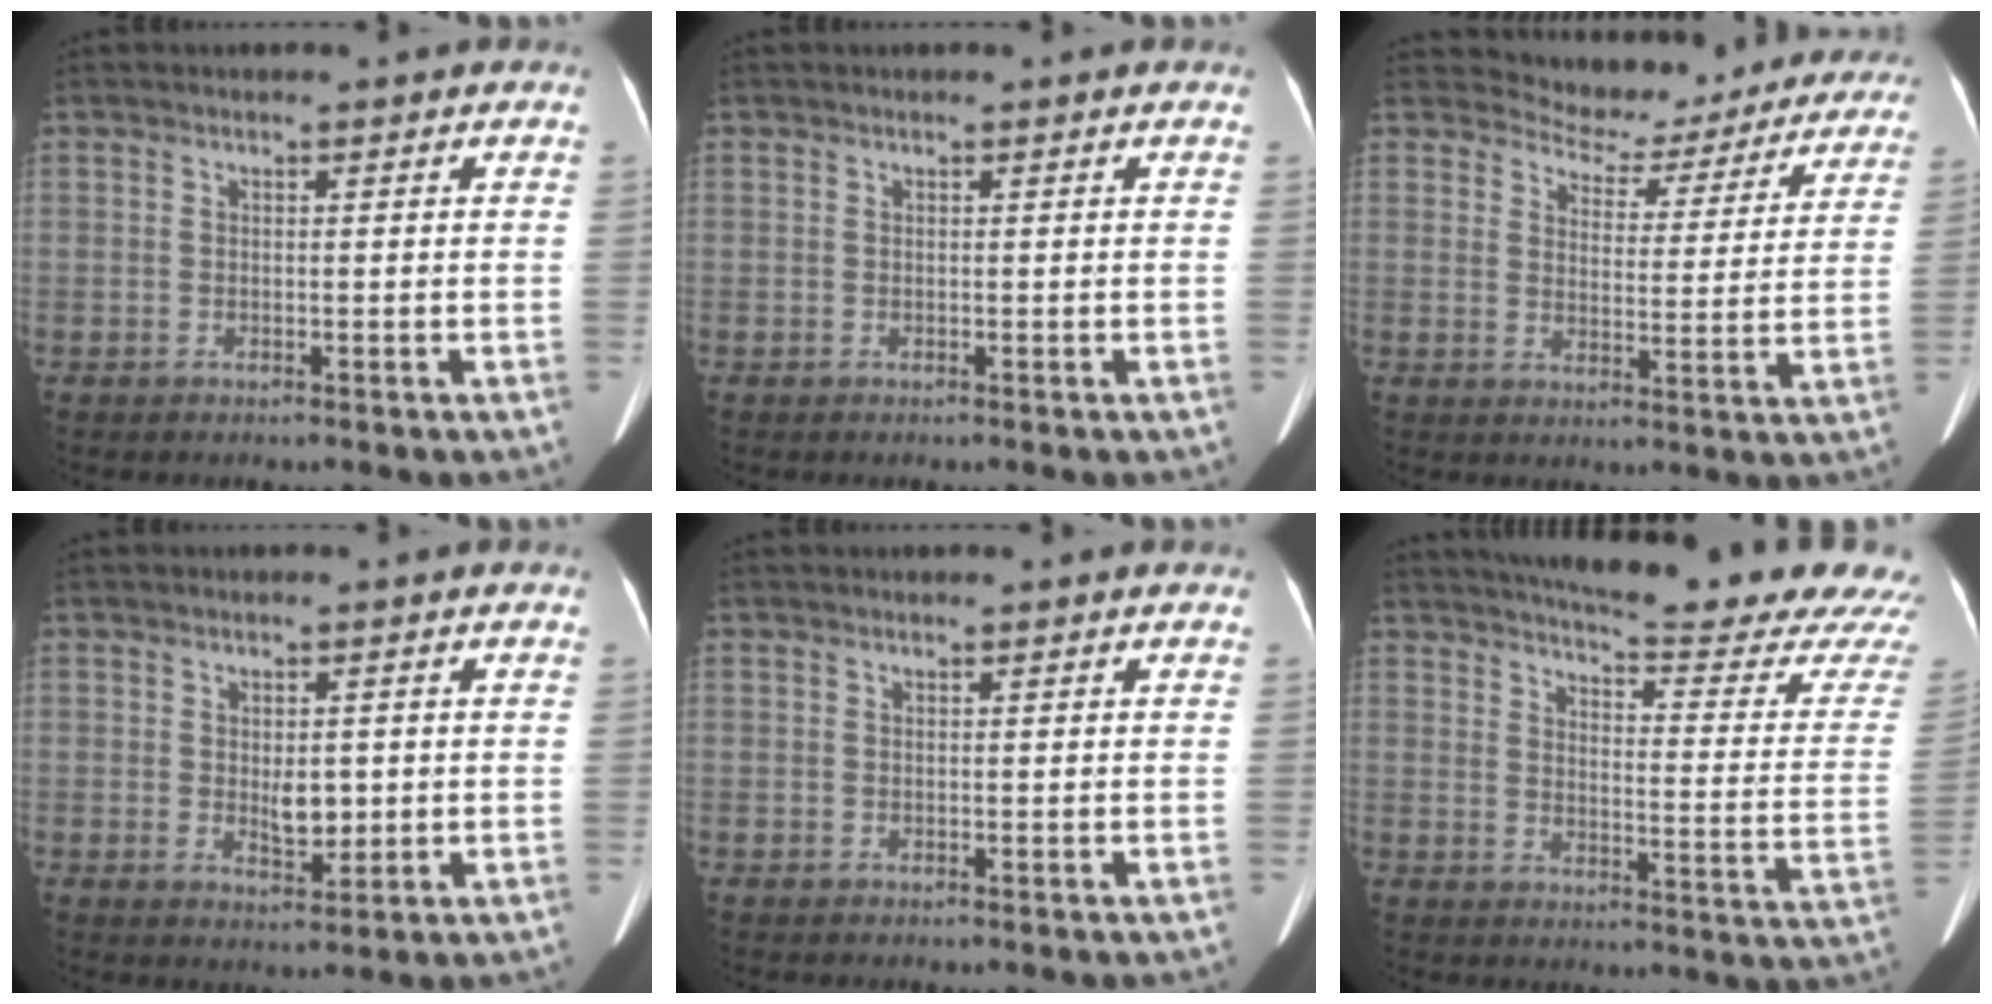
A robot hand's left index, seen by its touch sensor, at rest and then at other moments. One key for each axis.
{"total": 0.0}
{"total": 14.7, "fx": 13.9, "fy": 4.5, "fz": 1.6, "tx": 0.003, "ty": -0.021, "tz": 0.151}
{"total": 3.7, "fx": 0.0, "fy": 1.9, "fz": 3.2, "tx": -0.052, "ty": -0.005, "tz": 0.009}
{"total": 0.0}
{"total": 24.9, "fx": 23.0, "fy": 0.8, "fz": 9.5, "tx": -0.134, "ty": -0.101, "tz": 0.269}